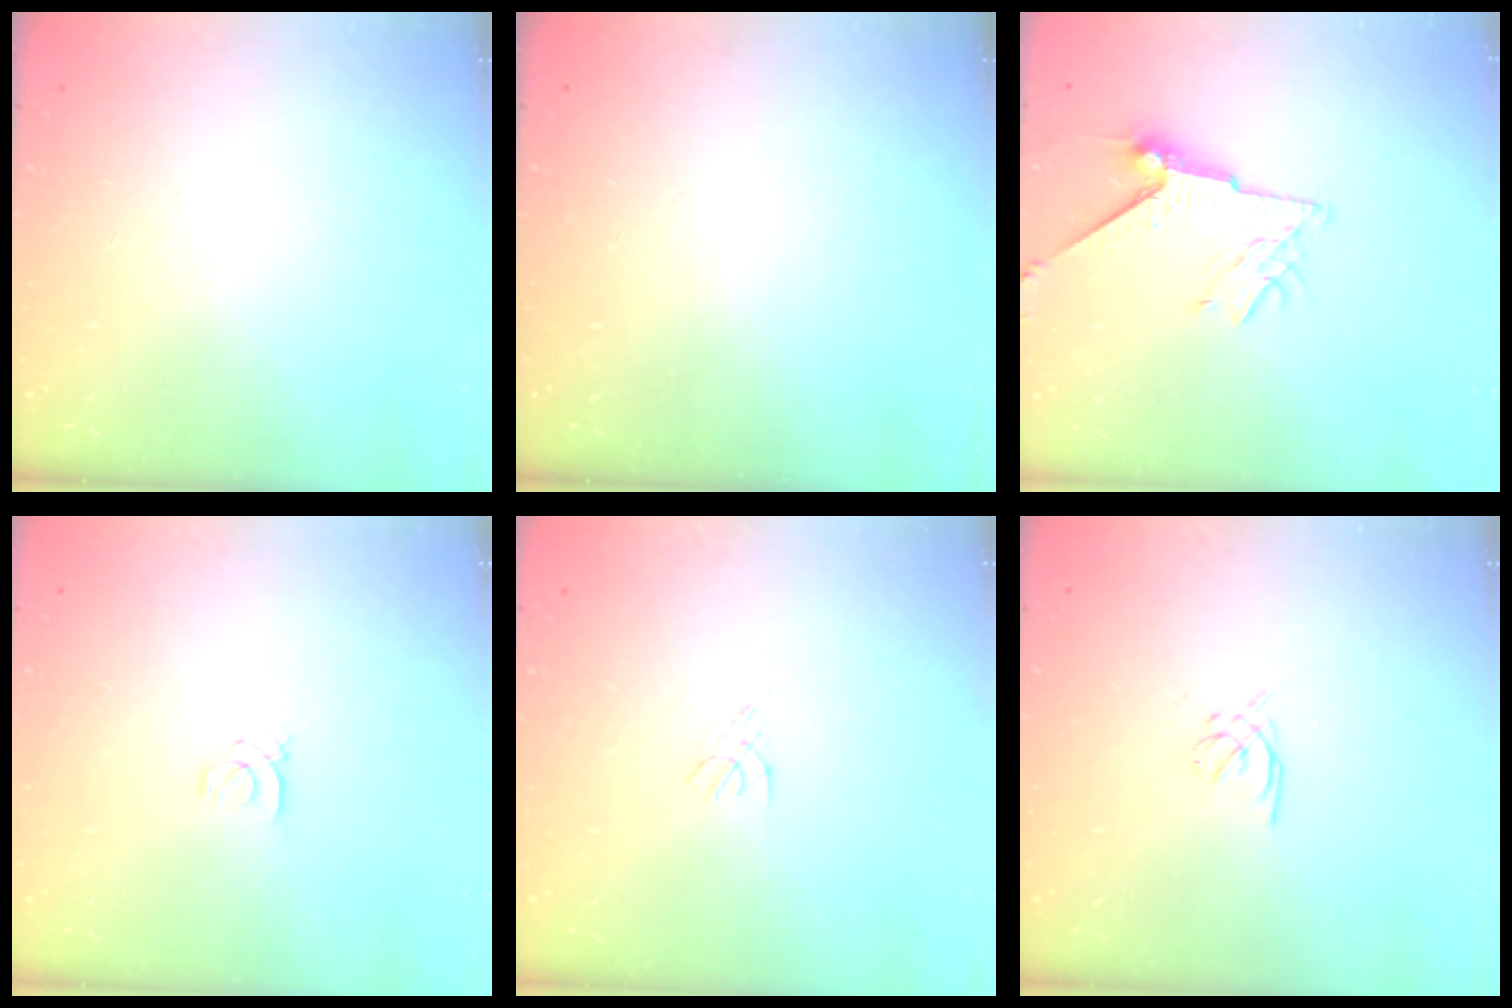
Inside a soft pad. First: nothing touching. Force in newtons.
{"total": 0.0}
{"total": 7.6, "press": 7.6, "slide": 1.0}
{"total": 1.0, "press": 1.0, "slide": 0.1}
{"total": 1.8, "press": 1.7, "slide": 0.5}
{"total": 1.4, "press": 1.3, "slide": 0.5}